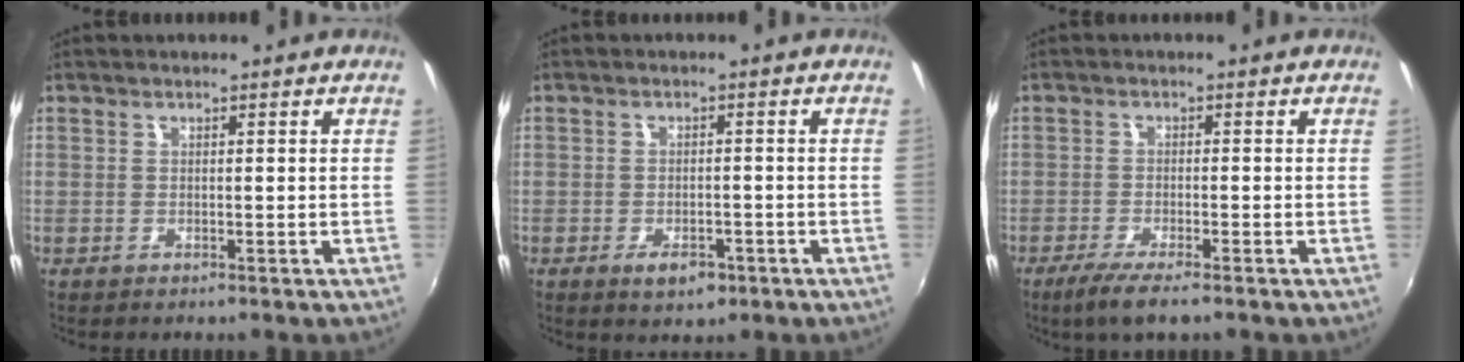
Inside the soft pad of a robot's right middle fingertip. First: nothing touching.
{"total": 4.2, "force": [-2.3, 2.2, 2.7], "torque": [-0.059, -0.006, -0.033]}
{"total": 5.3, "force": [-3.8, 0.5, 3.7], "torque": [-0.090, -0.016, -0.069]}